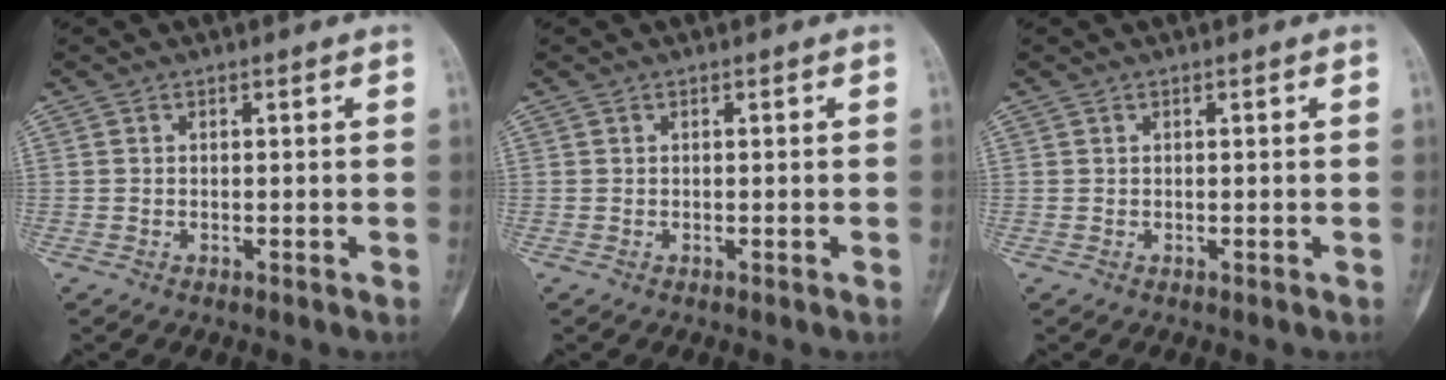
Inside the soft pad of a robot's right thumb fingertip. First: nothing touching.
{"total": 0.0}
{"total": 0.0}